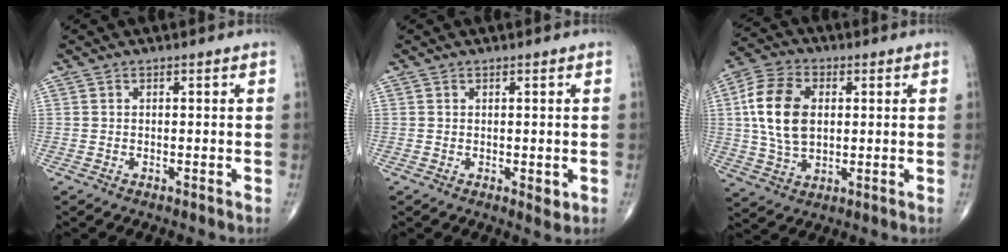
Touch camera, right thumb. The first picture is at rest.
{"total": 1.7, "force": [-0.2, 0.8, 1.5], "torque": [-0.018, -0.006, -0.001]}
{"total": 13.1, "force": [1.8, 8.4, 9.8], "torque": [-0.185, 0.006, 0.032]}